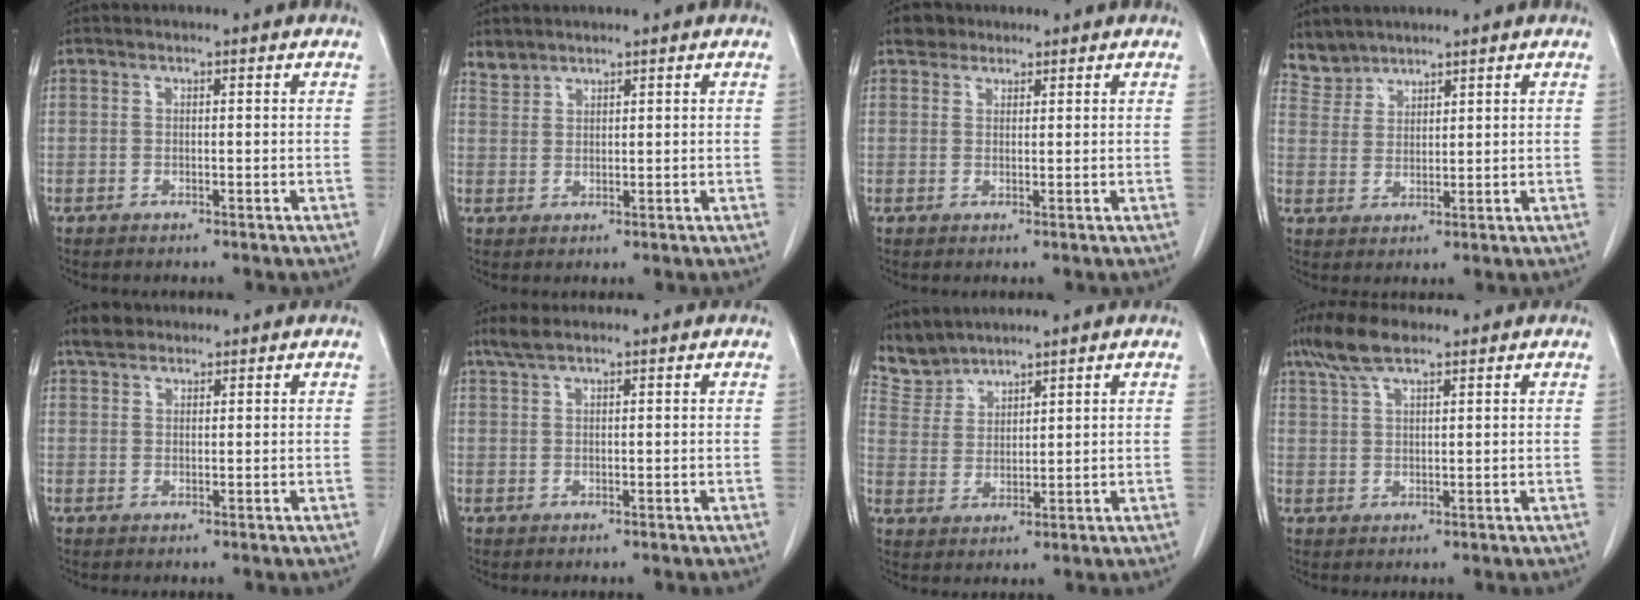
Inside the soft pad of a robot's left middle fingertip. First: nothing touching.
{"total": 2.1, "force": [2.0, 0.6, -0.2], "torque": [0.004, 0.007, 0.041]}
{"total": 2.4, "force": [1.8, 1.5, 0.3], "torque": [-0.008, 0.011, 0.030]}
{"total": 3.6, "force": [3.4, 1.1, -0.7], "torque": [0.015, 0.007, 0.075]}
{"total": 2.8, "force": [2.2, 1.5, 0.9], "torque": [-0.022, 0.012, 0.039]}
{"total": 2.3, "force": [1.8, 0.4, 1.4], "torque": [-0.036, 0.011, 0.039]}
{"total": 4.8, "force": [4.7, 0.7, -0.6], "torque": [0.005, 0.007, 0.108]}
{"total": 6.4, "force": [4.6, 1.6, 4.2], "torque": [-0.095, 0.018, 0.090]}